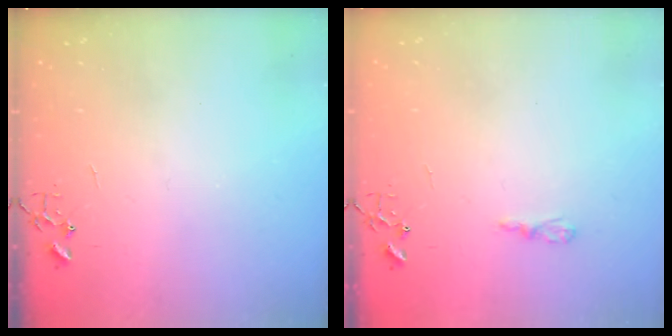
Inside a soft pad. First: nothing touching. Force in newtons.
{"total": 4.8, "press": 4.7, "slide": 0.6}